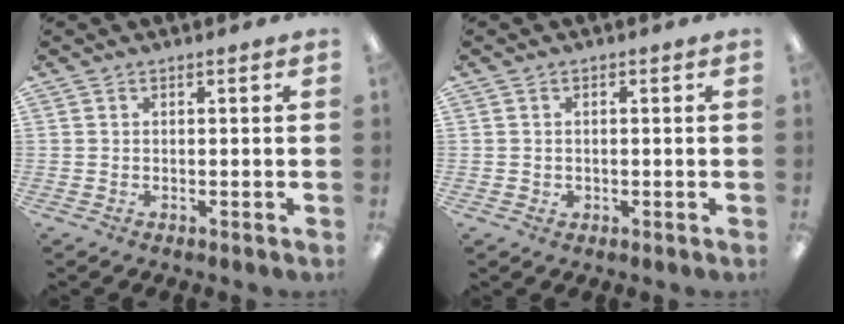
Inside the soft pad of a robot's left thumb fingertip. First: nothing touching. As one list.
[{"total": 1.2, "force": [0.0, 1.1, 0.2], "torque": [-0.005, 0.005, -0.002]}]